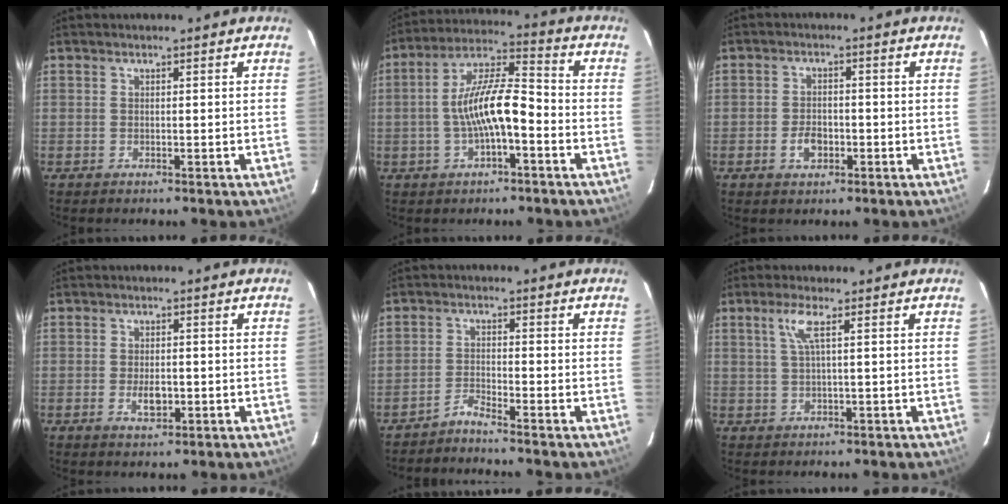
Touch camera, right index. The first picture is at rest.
{"total": 11.2, "force": [-2.8, 3.1, 10.3], "torque": [-0.198, 0.018, -0.051]}
{"total": 4.0, "force": [-1.5, 2.6, 2.6], "torque": [-0.048, 0.003, -0.022]}
{"total": 3.7, "force": [-0.9, 2.0, 3.0], "torque": [-0.054, -0.005, -0.012]}
{"total": 2.3, "force": [-2.2, -0.6, 0.4], "torque": [-0.028, 0.005, -0.046]}
{"total": 3.4, "force": [1.2, -0.3, 3.1], "torque": [-0.064, 0.003, 0.026]}